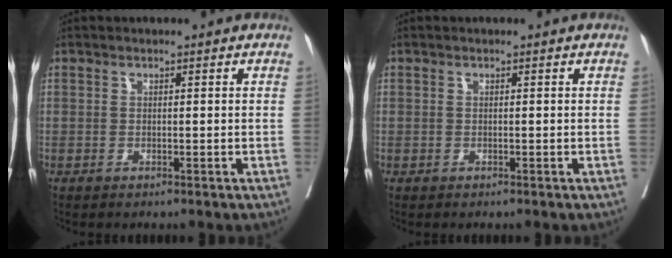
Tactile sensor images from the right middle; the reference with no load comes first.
{"total": 0.0}